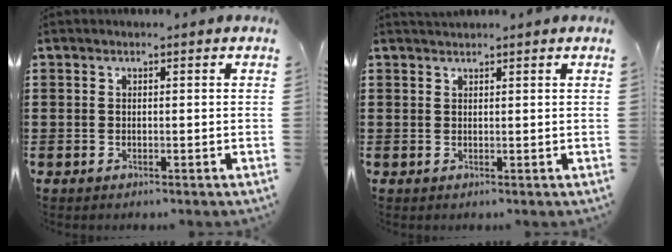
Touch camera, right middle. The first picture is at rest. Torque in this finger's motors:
{"motor_torque": [0.44, -1.21, -0.02, -0.01]}